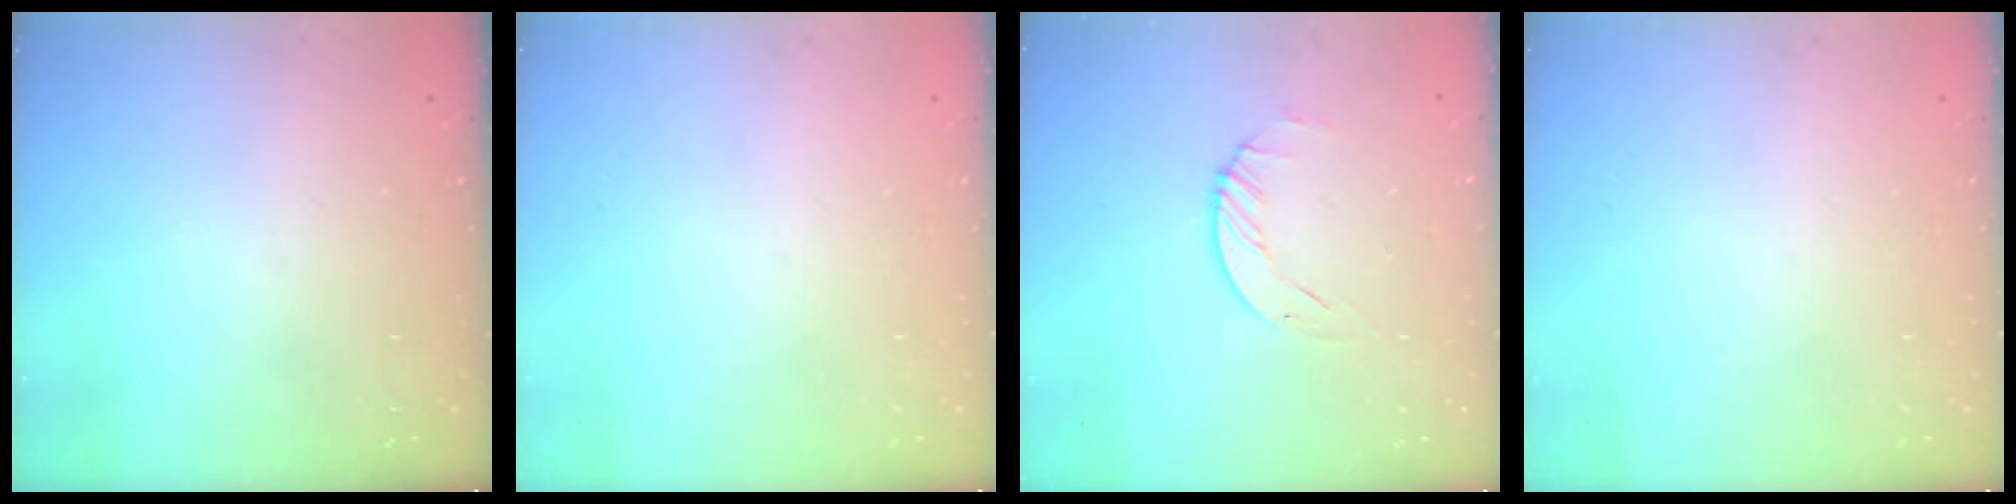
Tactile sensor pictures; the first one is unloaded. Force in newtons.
{"total": 0.0}
{"total": 2.3, "press": 2.3, "slide": 0.3}
{"total": 0.0}